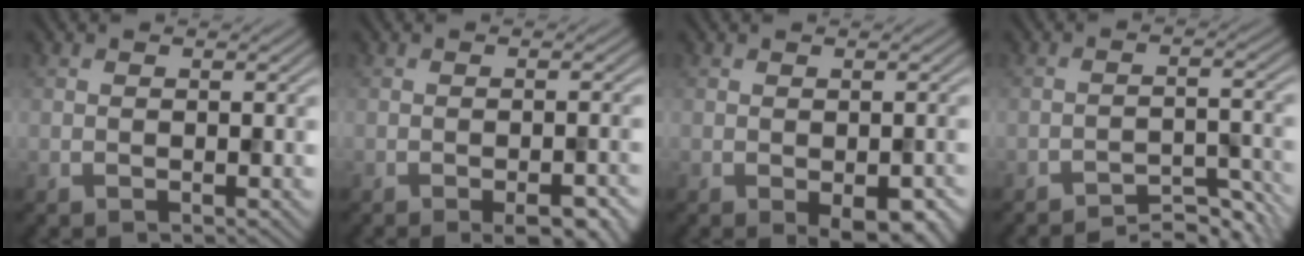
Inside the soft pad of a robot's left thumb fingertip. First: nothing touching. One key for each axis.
{"total": 4.0, "fx": -2.3, "fy": 1.1, "fz": 3.1, "tx": -0.046, "ty": -0.002, "tz": -0.022}
{"total": 3.9, "fx": -1.8, "fy": 1.7, "fz": 3.0, "tx": -0.042, "ty": -0.012, "tz": -0.014}
{"total": 5.5, "fx": -5.0, "fy": 0.7, "fz": 2.1, "tx": -0.035, "ty": 0.007, "tz": -0.071}